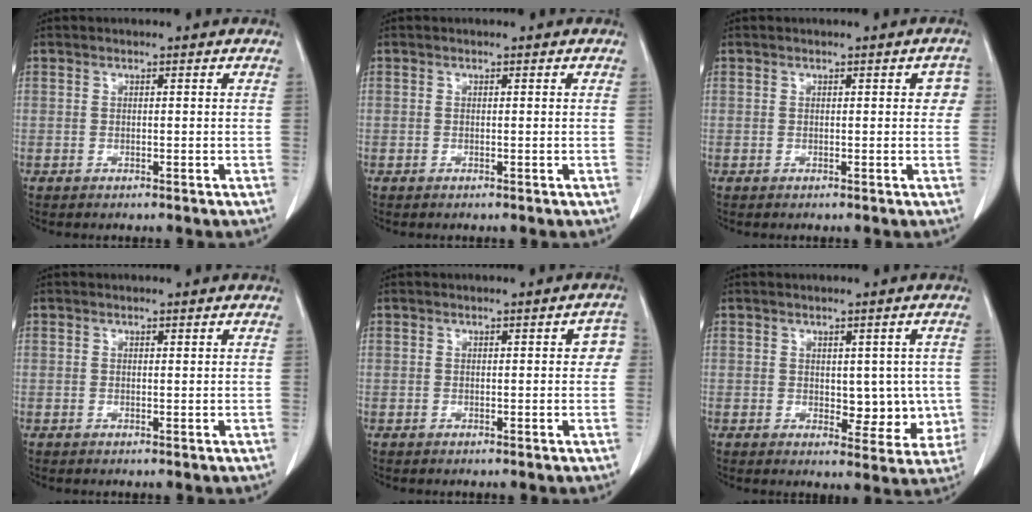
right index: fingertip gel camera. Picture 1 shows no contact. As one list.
[{"total": 0.0}, {"total": 2.2, "force": [0.5, 1.0, 1.9], "torque": [-0.009, 0.011, 0.002]}, {"total": 0.0}, {"total": 2.5, "force": [0.4, 1.1, 2.2], "torque": [-0.012, 0.013, 0.000]}, {"total": 6.1, "force": [0.1, 3.6, 4.9], "torque": [-0.039, -0.001, 0.010]}]